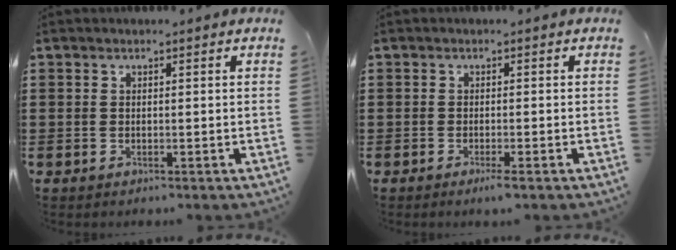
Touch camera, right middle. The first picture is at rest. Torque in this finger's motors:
{"motor_torque": [0.93, 0.21, 0.13, 0.05]}